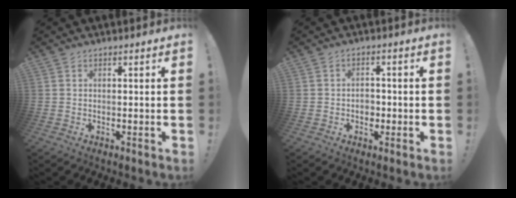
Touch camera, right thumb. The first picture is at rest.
{"total": 3.4, "force": [-1.0, 2.8, 1.6], "torque": [-0.012, -0.004, -0.022]}